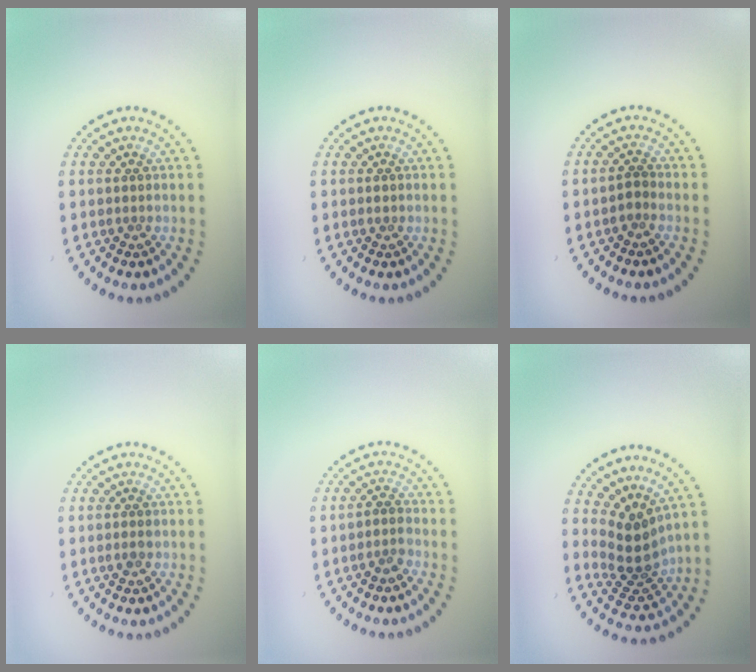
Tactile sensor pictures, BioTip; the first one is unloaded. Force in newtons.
{"total": 0.6, "press": 0.6, "slide": 0.1}
{"total": 0.8, "press": 0.7, "slide": 0.4}
{"total": 0.9, "press": 0.9, "slide": 0.1}
{"total": 1.5, "press": 1.3, "slide": 0.7}
{"total": 3.9, "press": 2.8, "slide": 2.6}